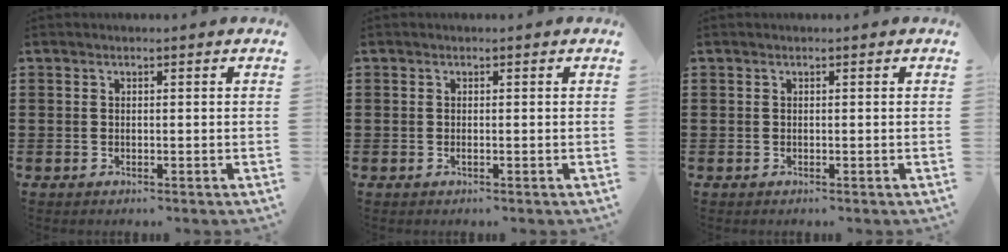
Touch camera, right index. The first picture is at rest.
{"total": 0.0}
{"total": 0.0}